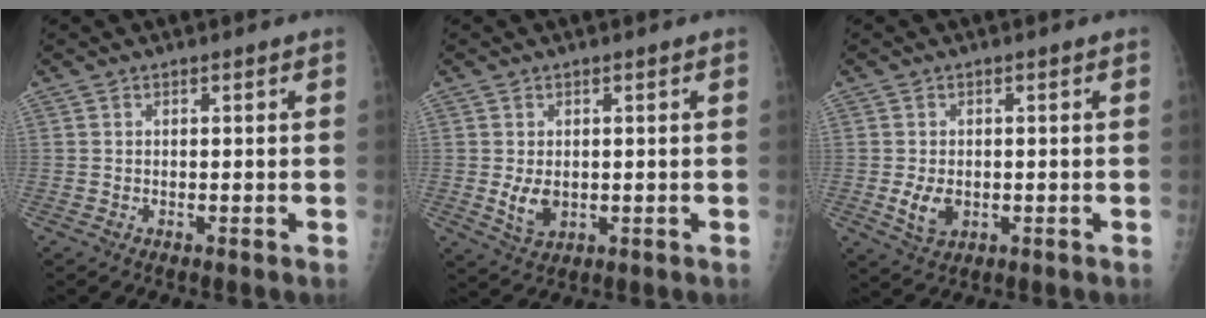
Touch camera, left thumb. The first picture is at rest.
{"total": 4.1, "force": [-0.1, 2.8, 3.0], "torque": [-0.048, -0.009, 0.007]}
{"total": 4.3, "force": [-0.7, 2.9, 3.0], "torque": [-0.052, -0.006, -0.006]}